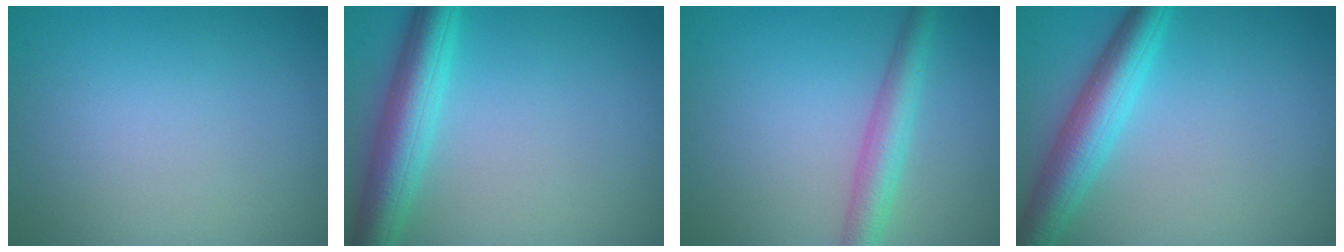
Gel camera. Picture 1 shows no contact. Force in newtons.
{"total": 5.5, "press": 5.5, "slide": 0.2}
{"total": 3.5, "press": 3.5, "slide": 0.0}
{"total": 5.3, "press": 5.3, "slide": 0.2}